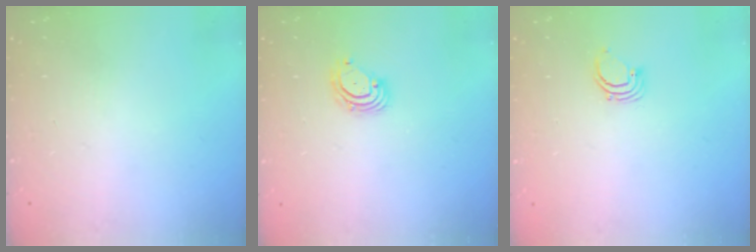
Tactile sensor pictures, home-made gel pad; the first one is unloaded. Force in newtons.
{"total": 4.0, "press": 4.0, "slide": 0.5}
{"total": 2.5, "press": 2.5, "slide": 0.1}